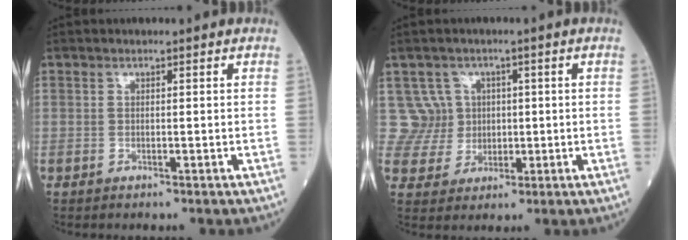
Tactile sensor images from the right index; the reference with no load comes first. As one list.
[{"total": 7.1, "force": [1.7, 6.9, 0.2], "torque": [-0.005, 0.030, 0.042]}]